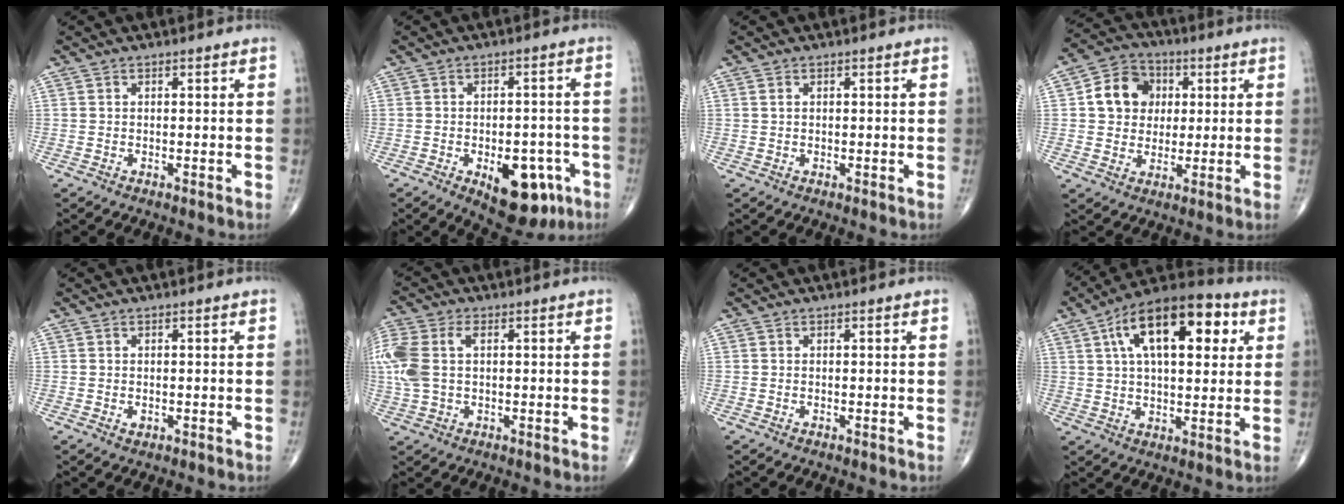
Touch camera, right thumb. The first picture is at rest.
{"total": 12.9, "force": [-5.5, 6.8, 9.5], "torque": [-0.095, 0.024, -0.064]}
{"total": 0.6, "force": [0.3, 0.4, 0.4], "torque": [-0.008, 0.000, 0.005]}
{"total": 10.5, "force": [2.0, 8.9, 5.1], "torque": [-0.054, 0.006, 0.026]}
{"total": 0.8, "force": [-0.2, 0.6, 0.5], "torque": [-0.004, -0.001, -0.001]}
{"total": 11.3, "force": [1.5, 7.0, 8.7], "torque": [-0.242, 0.022, 0.030]}
{"total": 0.0}
{"total": 19.6, "force": [6.5, 9.3, 16.0], "torque": [-0.233, 0.011, 0.095]}